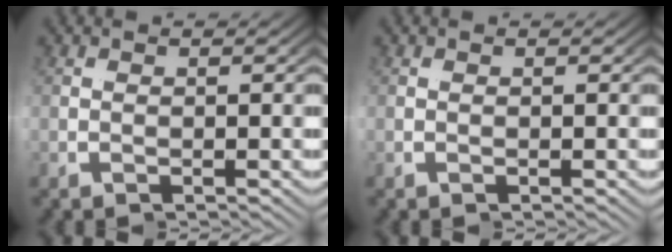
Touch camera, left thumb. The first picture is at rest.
{"total": 0.0}